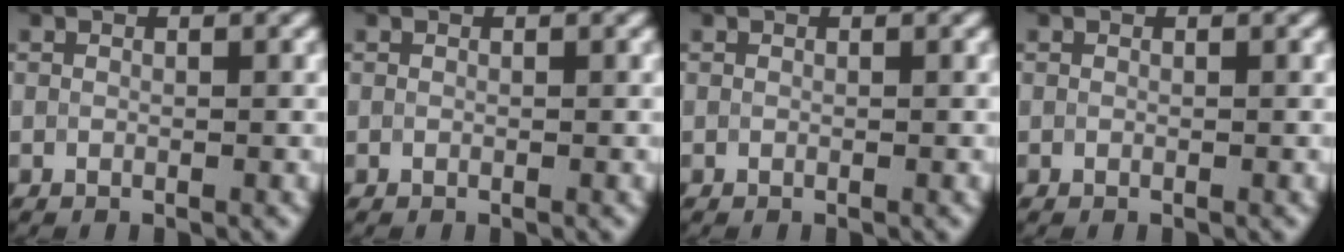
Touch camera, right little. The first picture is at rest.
{"total": 0.0}
{"total": 0.0}
{"total": 0.0}